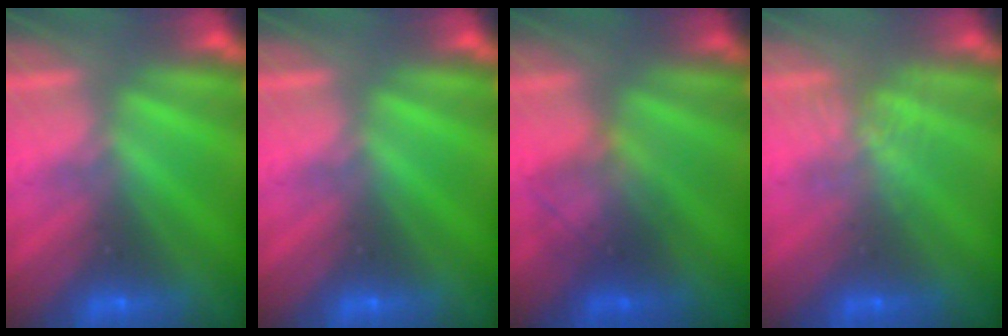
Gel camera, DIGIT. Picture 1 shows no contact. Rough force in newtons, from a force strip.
{"total": 0.0}
{"total": 2.0}
{"total": 1.6}